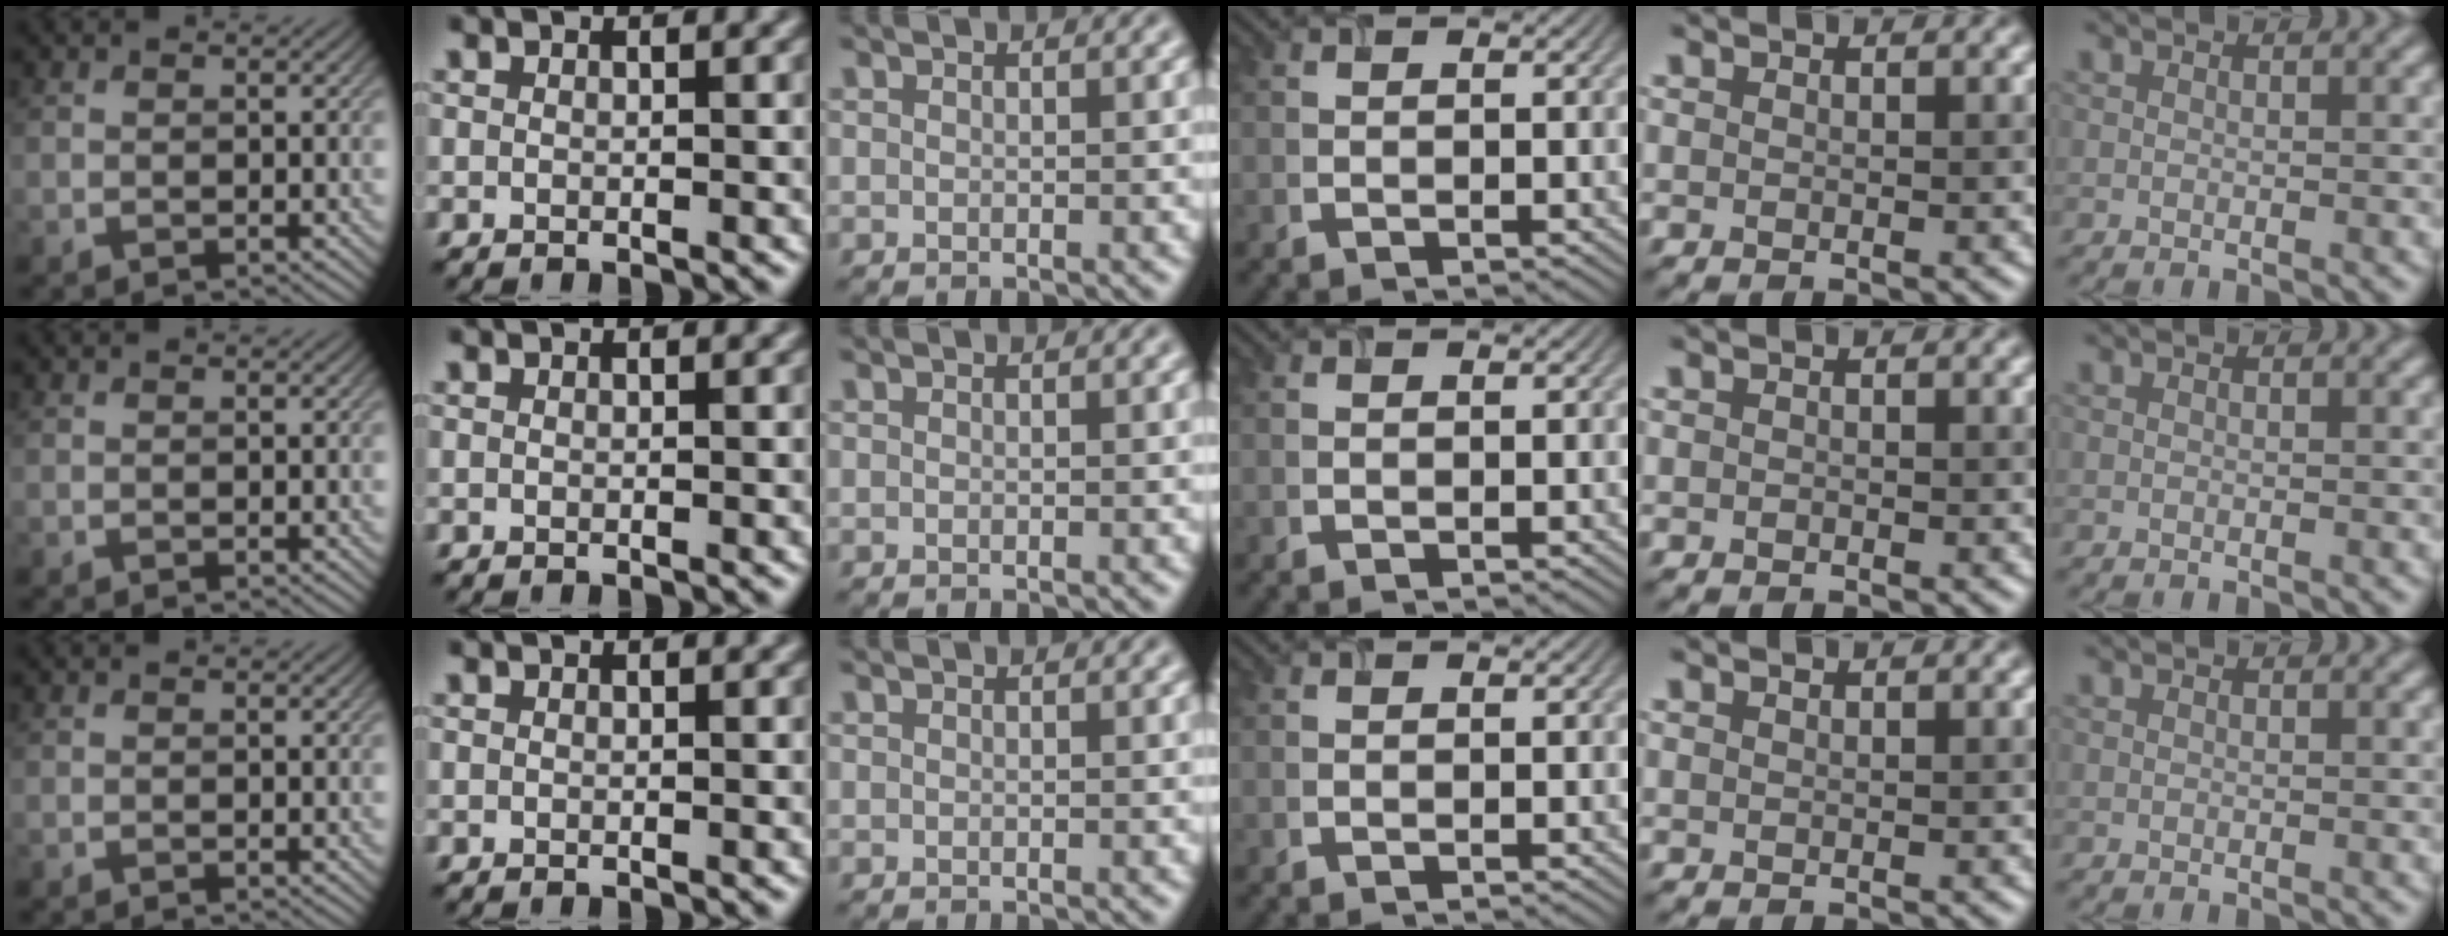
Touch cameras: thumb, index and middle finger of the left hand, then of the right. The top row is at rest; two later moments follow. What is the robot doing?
{"motion": "insert", "object": "airpods case & airpods"}